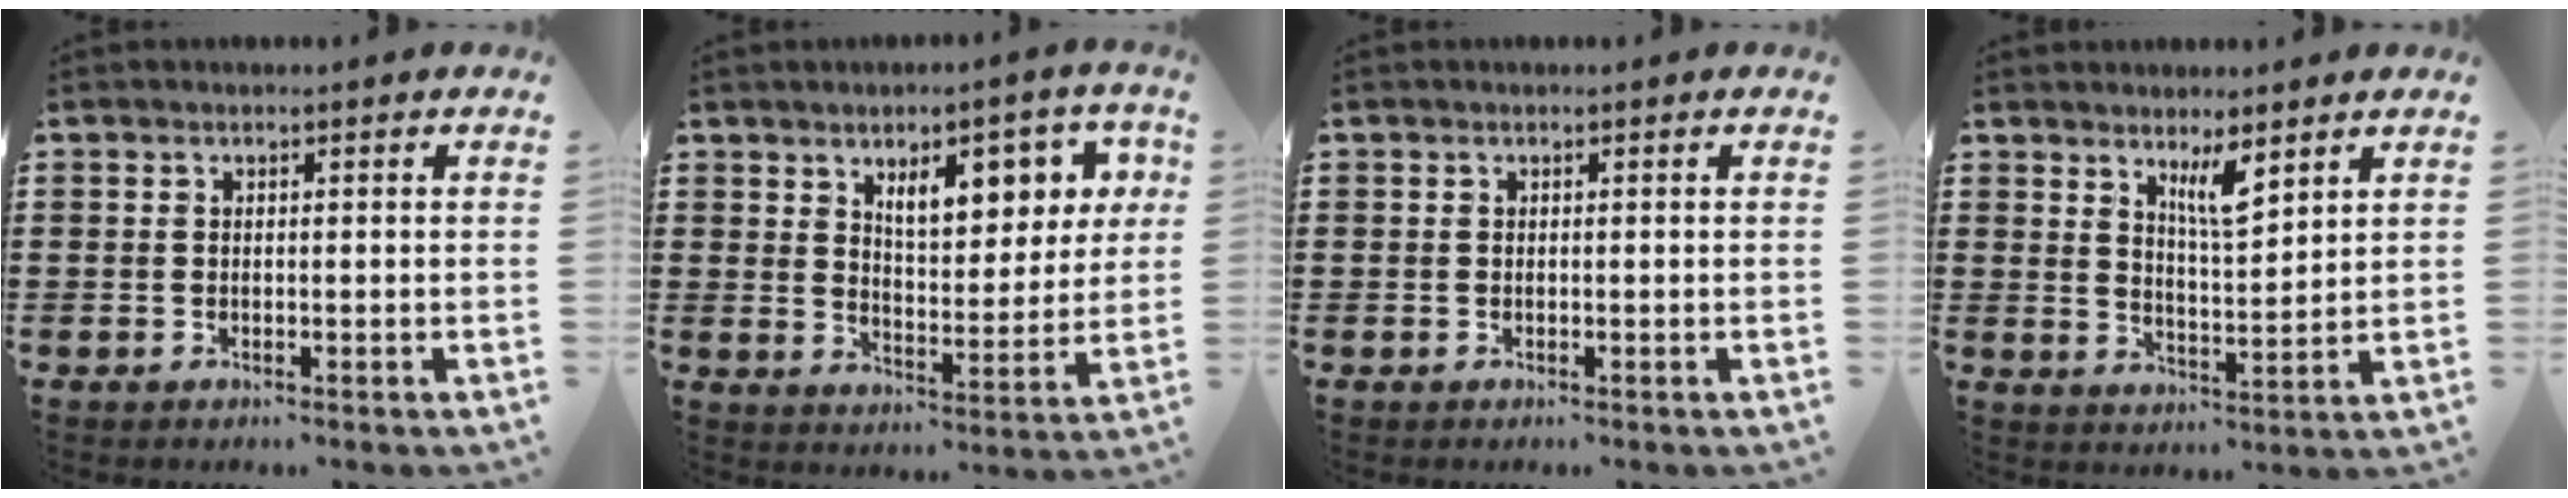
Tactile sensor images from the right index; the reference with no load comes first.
{"total": 8.3, "force": [4.5, 3.7, 6.0], "torque": [-0.091, -0.007, 0.070]}
{"total": 0.0}
{"total": 5.2, "force": [3.7, 0.9, 3.5], "torque": [-0.070, -0.007, 0.061]}